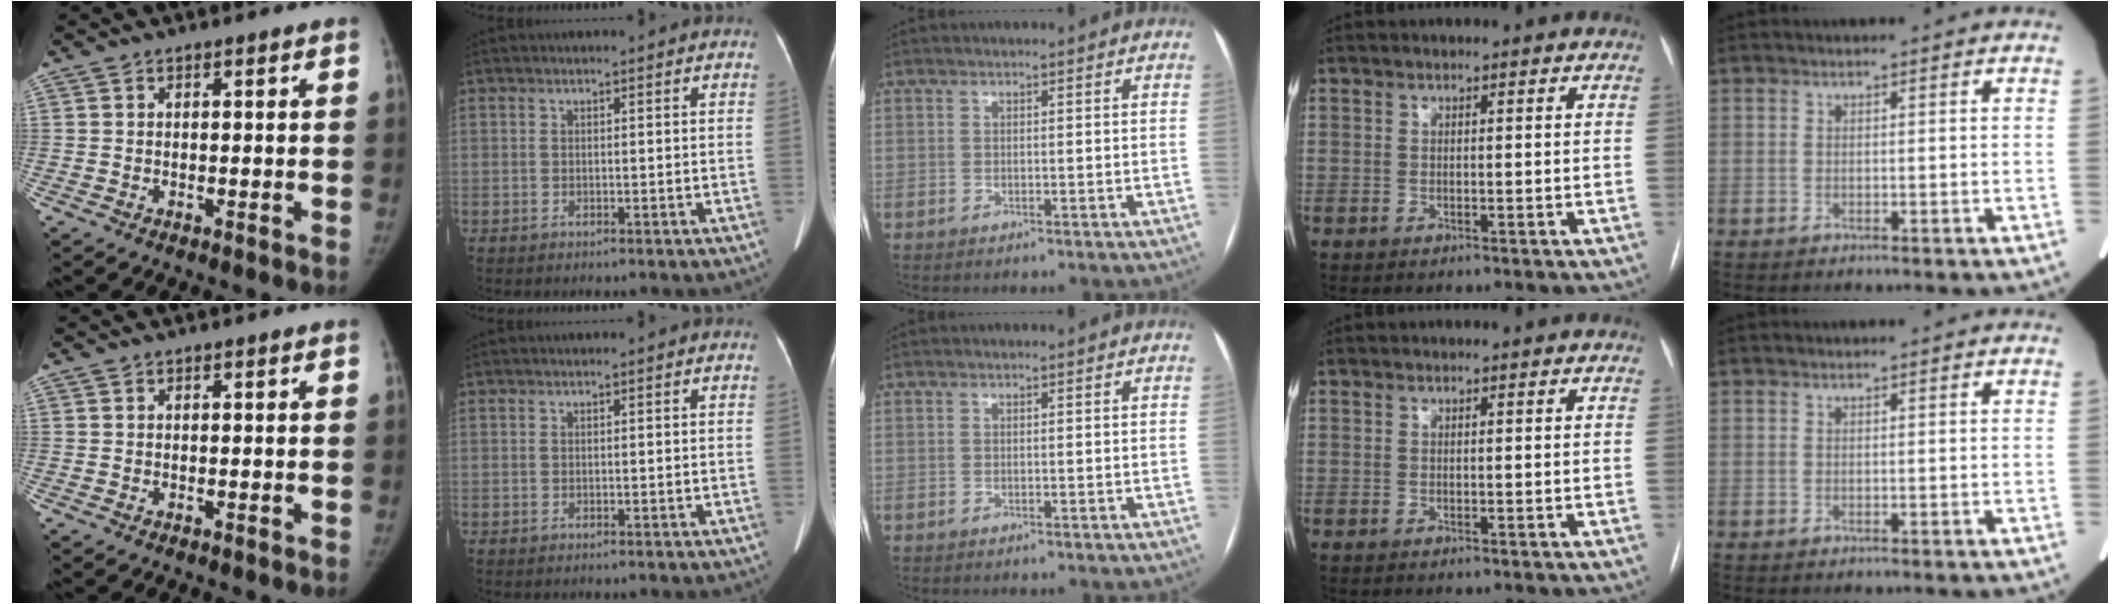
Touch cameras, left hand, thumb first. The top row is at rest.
{}